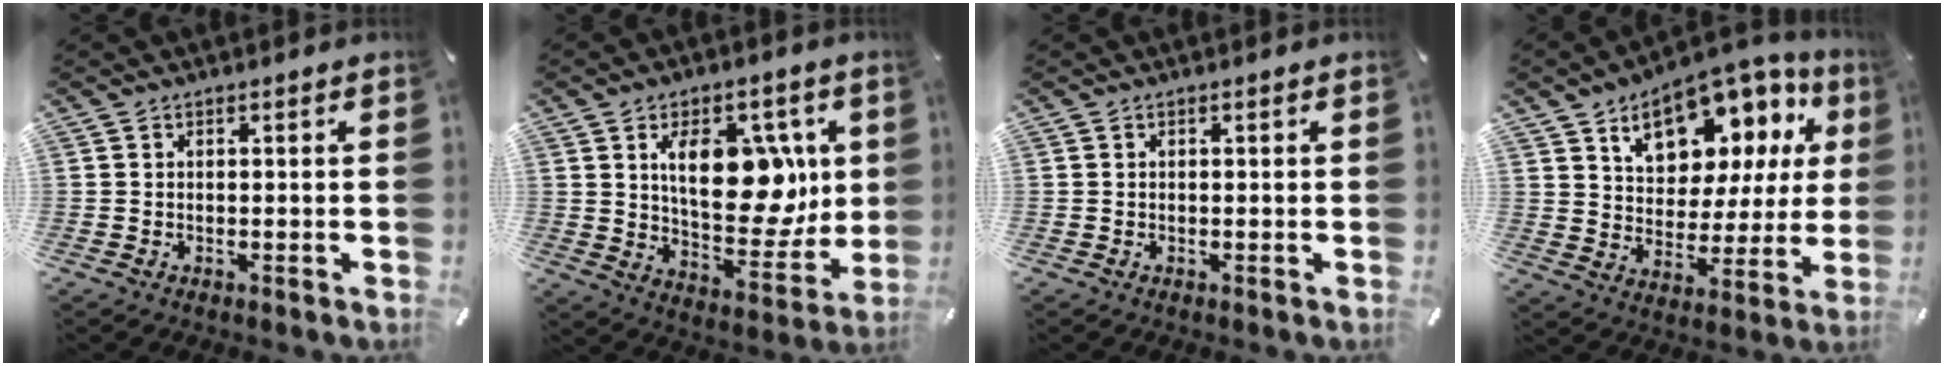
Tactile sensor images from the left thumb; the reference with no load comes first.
{"total": 17.5, "force": [5.1, 10.1, 13.4], "torque": [-0.191, -0.017, 0.090]}
{"total": 0.0}
{"total": 14.6, "force": [9.5, 8.8, 6.7], "torque": [-0.103, -0.069, 0.166]}